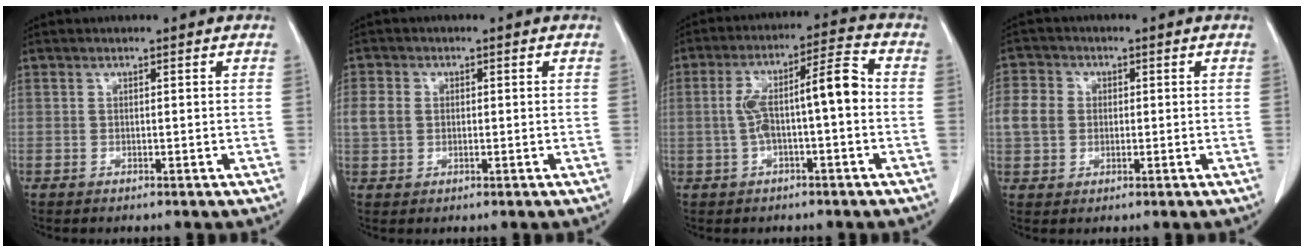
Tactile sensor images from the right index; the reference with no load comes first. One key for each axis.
{"total": 3.8, "fx": 0.5, "fy": 3.1, "fz": 2.1, "tx": -0.053, "ty": 0.011, "tz": 0.010}
{"total": 9.3, "fx": -0.6, "fy": 1.6, "fz": 9.1, "tx": -0.165, "ty": 0.037, "tz": -0.011}
{"total": 9.4, "fx": 1.1, "fy": 8.2, "fz": 4.3, "tx": -0.118, "ty": 0.021, "tz": 0.024}